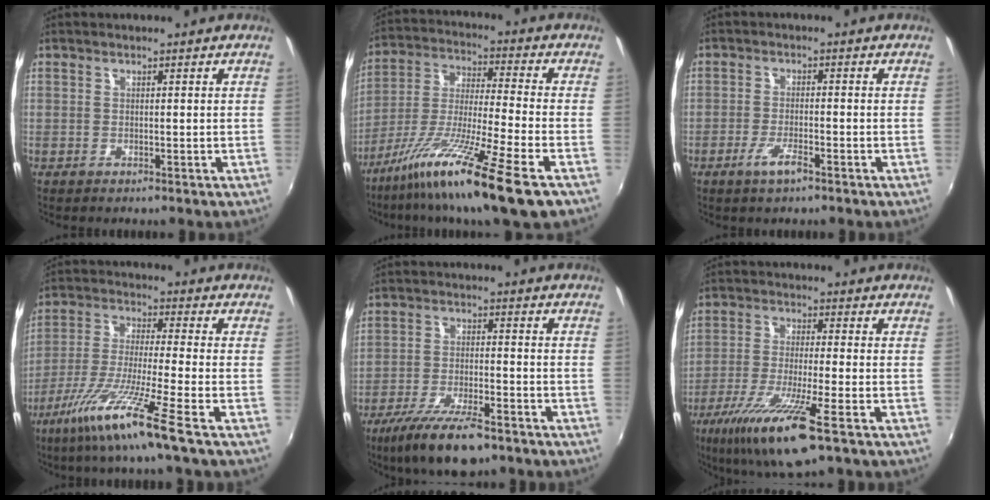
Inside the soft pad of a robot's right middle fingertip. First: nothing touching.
{"total": 18.1, "force": [-11.5, 0.0, 13.9], "torque": [-0.268, -0.042, -0.207]}
{"total": 3.9, "force": [-2.5, 0.7, 2.9], "torque": [-0.065, -0.005, -0.049]}
{"total": 12.2, "force": [-7.6, -1.5, 9.4], "torque": [-0.199, -0.020, -0.141]}
{"total": 12.6, "force": [-9.0, 3.6, 8.1], "torque": [-0.175, -0.028, -0.157]}
{"total": 13.6, "force": [-7.8, 1.1, 11.1], "torque": [-0.232, -0.041, -0.143]}